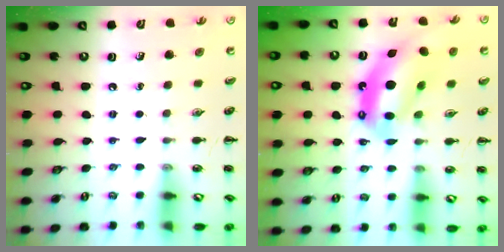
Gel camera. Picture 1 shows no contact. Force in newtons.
{"total": 12.4, "press": 12.0, "slide": 3.2}